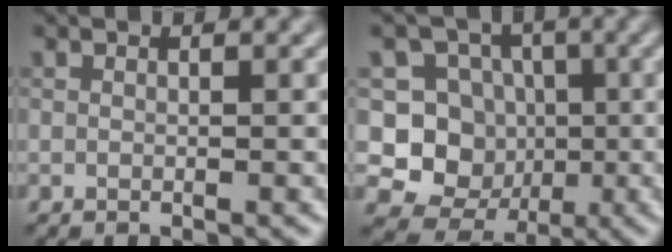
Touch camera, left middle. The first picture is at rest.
{"total": 7.9, "force": [-0.8, 7.5, 2.5], "torque": [-0.034, 0.012, -0.037]}